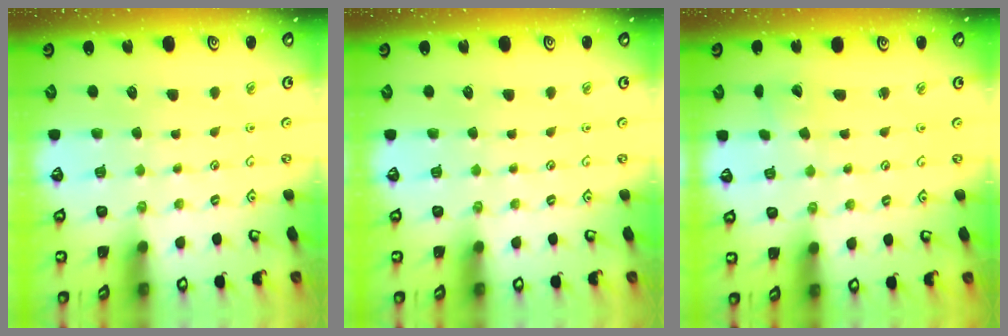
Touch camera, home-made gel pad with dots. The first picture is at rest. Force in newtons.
{"total": 0.0}
{"total": 1.7, "press": 1.7, "slide": 0.3}